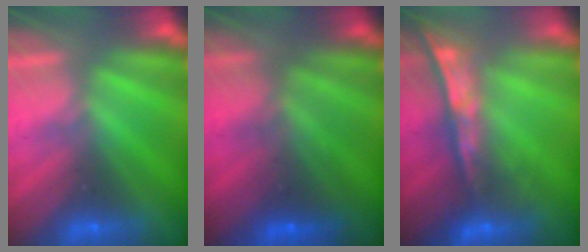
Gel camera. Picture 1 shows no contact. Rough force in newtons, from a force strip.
{"total": 7.0}
{"total": 7.3}